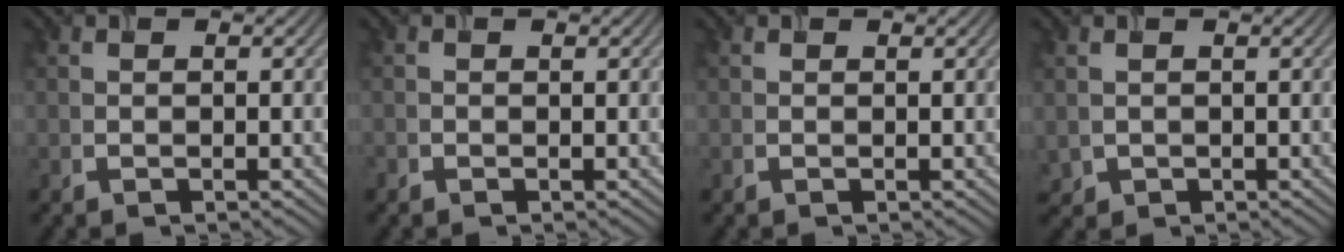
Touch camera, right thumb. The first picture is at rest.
{"total": 0.5, "force": [-0.4, 0.4, 0.0], "torque": [0.001, -0.003, -0.007]}
{"total": 0.0}
{"total": 1.3, "force": [-0.1, 1.2, 0.4], "torque": [-0.016, -0.009, 0.003]}